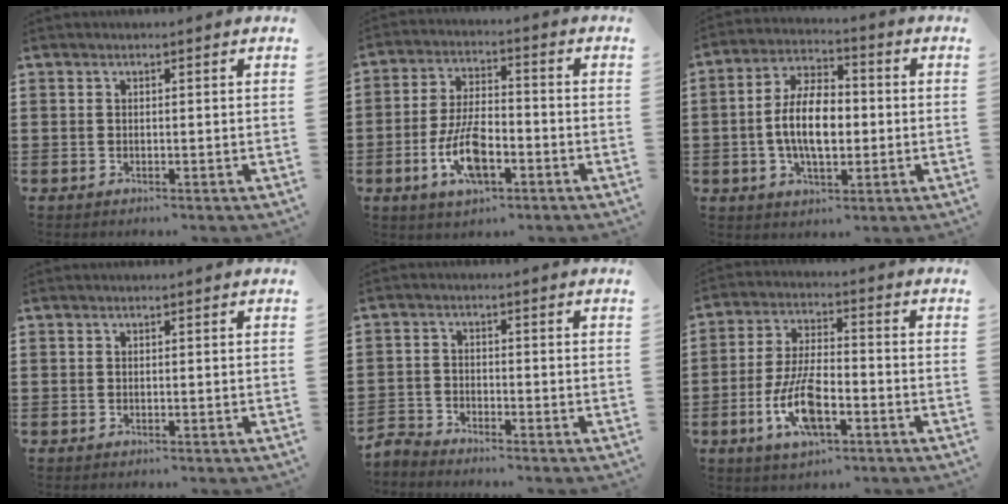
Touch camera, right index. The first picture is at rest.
{"total": 9.3, "force": [-3.5, 4.1, 7.6], "torque": [-0.170, -0.004, -0.067]}
{"total": 9.3, "force": [-0.8, 4.7, 7.9], "torque": [-0.161, 0.005, -0.022]}
{"total": 0.0}
{"total": 2.9, "force": [-2.8, 0.4, -0.1], "torque": [-0.013, -0.001, -0.064]}
{"total": 10.0, "force": [-3.7, 3.9, 8.4], "torque": [-0.182, -0.006, -0.068]}